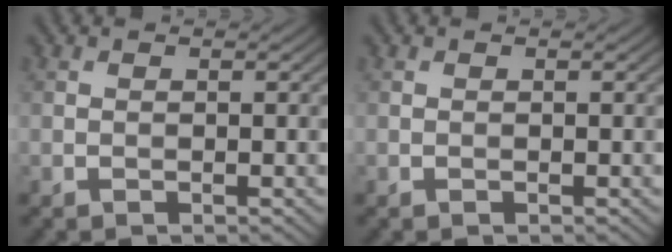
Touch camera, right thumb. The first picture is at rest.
{"total": 0.0}